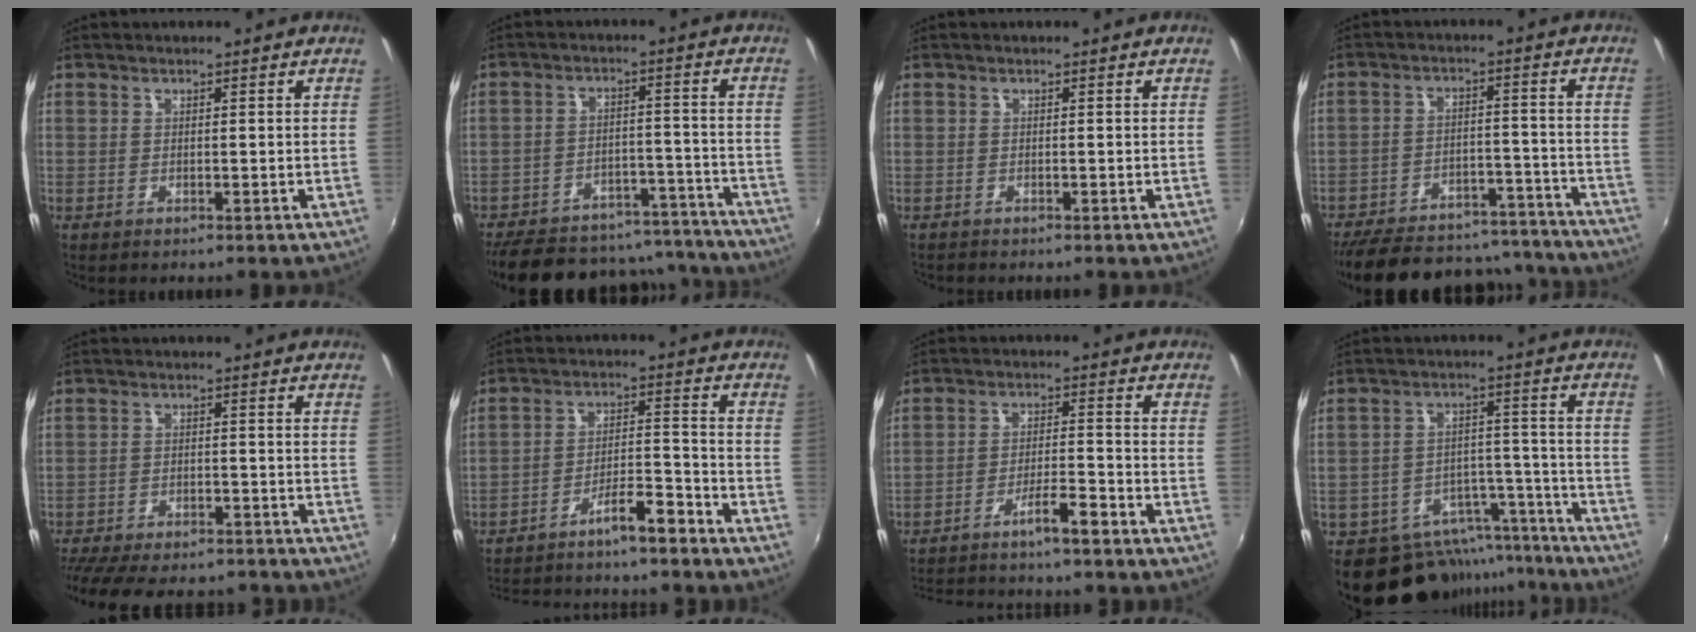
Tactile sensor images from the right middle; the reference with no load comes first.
{"total": 24.1, "force": [-20.8, 9.2, 8.0], "torque": [-0.166, 0.052, -0.256]}
{"total": 0.6, "force": [-0.6, 0.2, 0.0], "torque": [-0.001, -0.004, -0.013]}
{"total": 26.8, "force": [-23.0, 9.8, 9.7], "torque": [-0.200, 0.036, -0.290]}
{"total": 18.3, "force": [-15.6, 5.8, 7.7], "torque": [-0.171, -0.015, -0.219]}
{"total": 9.8, "force": [-8.6, 1.1, 4.4], "torque": [-0.088, 0.035, -0.139]}
{"total": 7.8, "force": [-6.8, 0.3, 3.8], "torque": [-0.082, 0.018, -0.112]}
{"total": 16.3, "force": [-14.3, 7.1, 3.3], "torque": [-0.064, 0.048, -0.187]}